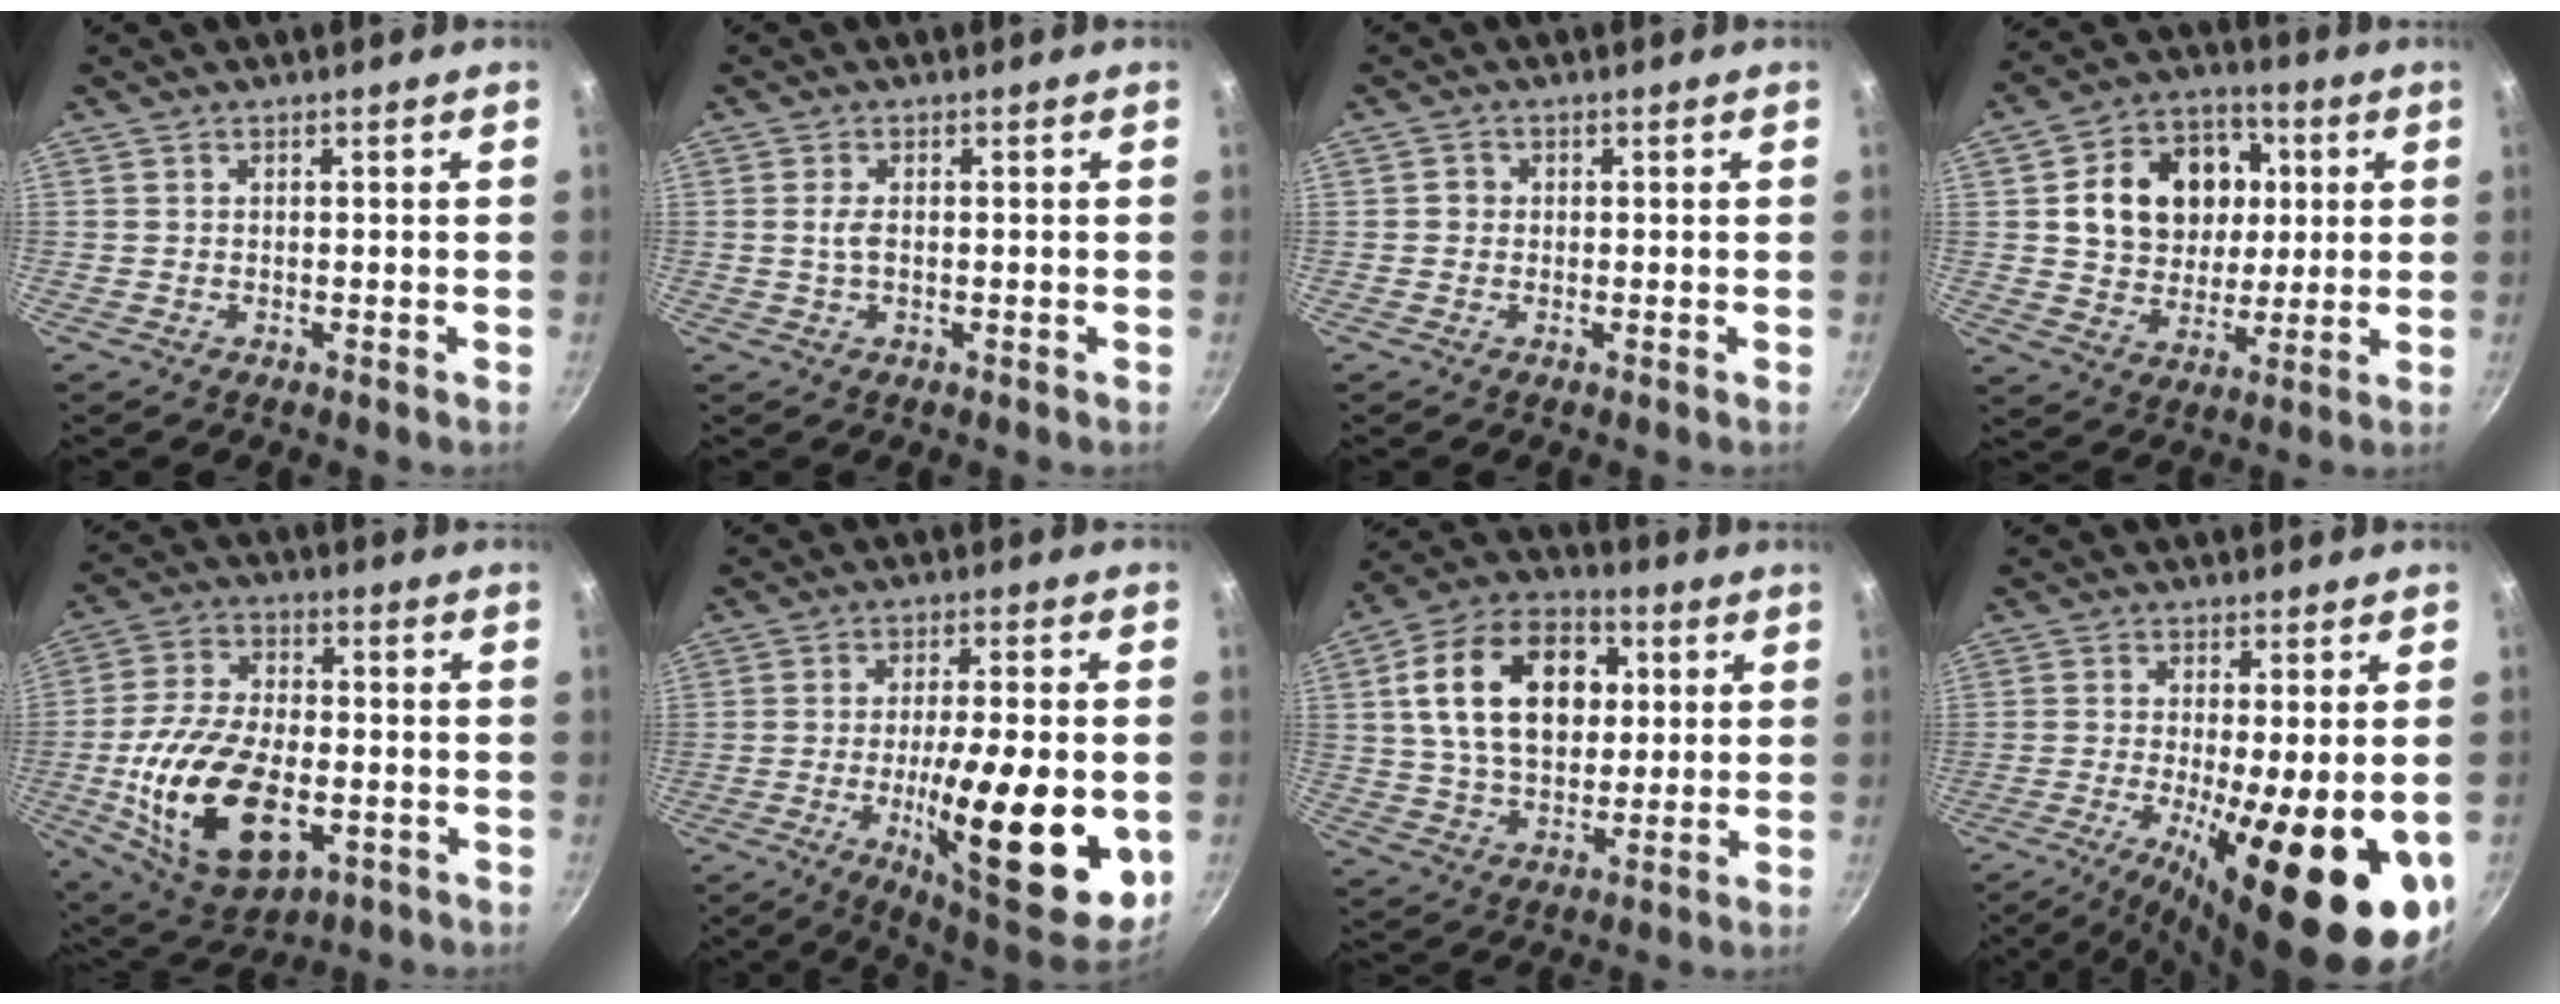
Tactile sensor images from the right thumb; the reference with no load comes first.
{"total": 2.2, "force": [0.0, 1.0, 1.9], "torque": [-0.039, 0.001, -0.002]}
{"total": 1.4, "force": [-0.1, 1.3, 0.4], "torque": [-0.002, 0.005, -0.005]}
{"total": 16.9, "force": [3.0, 13.6, 9.5], "torque": [-0.121, 0.011, 0.048]}
{"total": 21.8, "force": [-5.4, 12.0, 17.4], "torque": [-0.318, 0.017, -0.084]}
{"total": 24.2, "force": [-5.1, 6.8, 22.7], "torque": [-0.318, -0.001, -0.073]}
{"total": 19.9, "force": [4.2, 13.5, 14.0], "torque": [-0.208, 0.013, 0.061]}
{"total": 22.3, "force": [-6.1, 6.4, 20.4], "torque": [-0.298, -0.017, -0.080]}